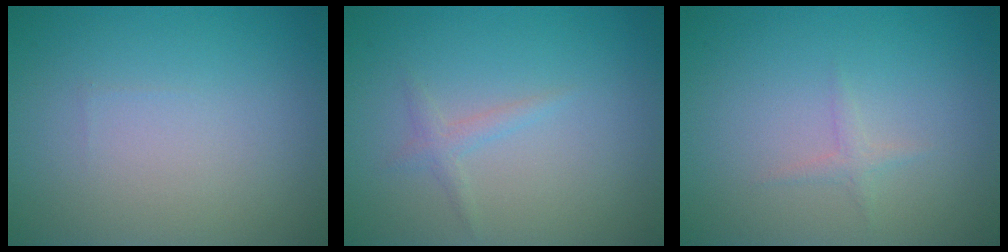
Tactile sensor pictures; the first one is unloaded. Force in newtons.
{"total": 1.1, "press": 1.1, "slide": 0.1}
{"total": 0.8, "press": 0.8, "slide": 0.1}